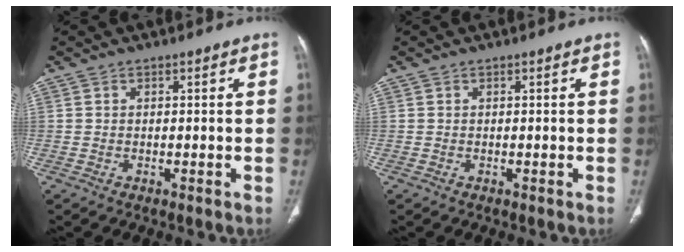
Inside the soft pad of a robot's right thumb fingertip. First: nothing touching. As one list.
[{"total": 0.0}]